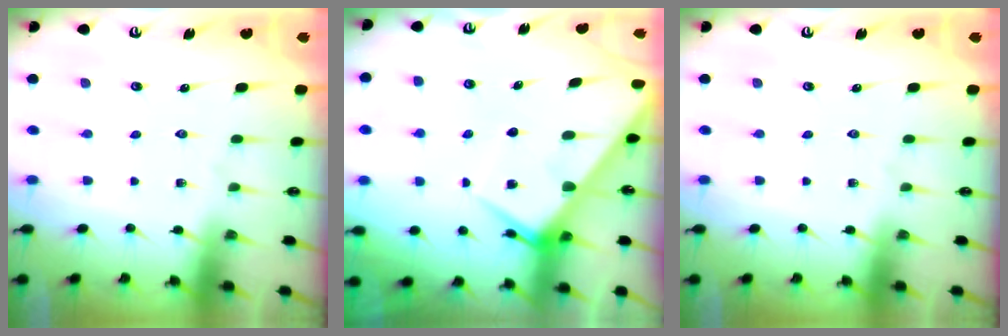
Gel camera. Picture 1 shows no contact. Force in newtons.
{"total": 4.6, "press": 4.5, "slide": 0.3}
{"total": 0.0}